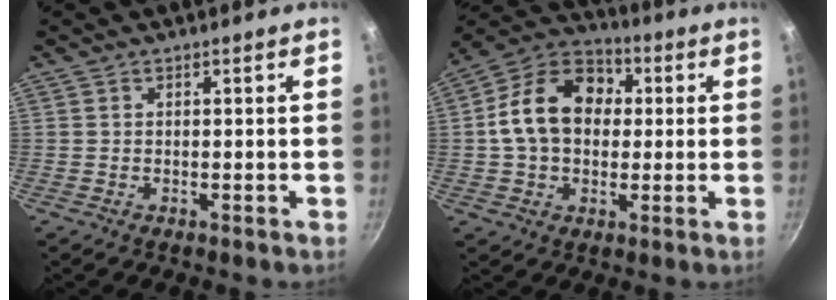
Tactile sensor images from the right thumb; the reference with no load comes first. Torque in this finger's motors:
{"motor_torque": [-0.48, 1.64, 1.22, 0.09, 0.13]}